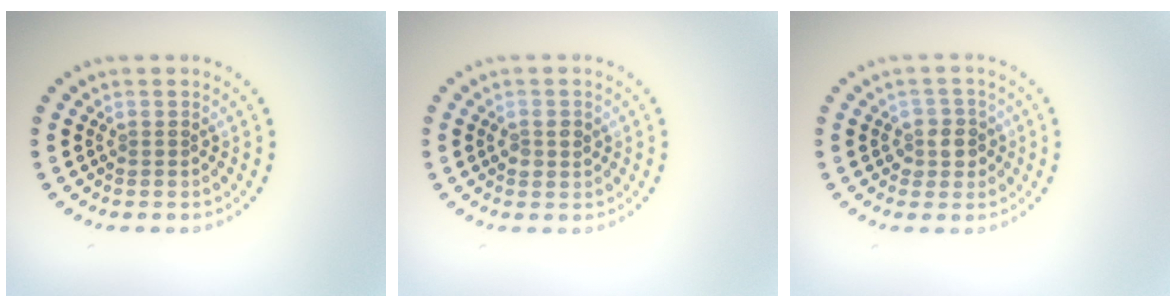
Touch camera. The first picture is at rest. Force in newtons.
{"total": 1.4, "press": 1.4, "slide": 0.2}
{"total": 2.2, "press": 1.9, "slide": 1.0}